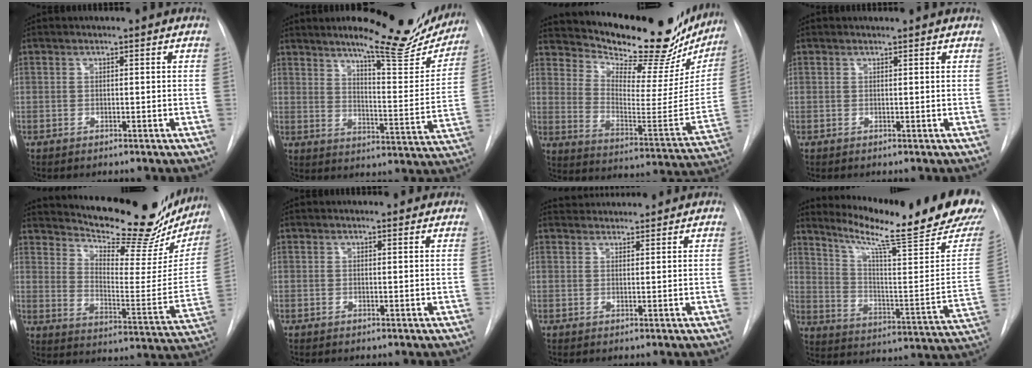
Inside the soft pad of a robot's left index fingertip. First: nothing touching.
{"total": 19.0, "force": [16.0, 3.3, 9.6], "torque": [-0.119, -0.042, 0.202]}
{"total": 26.8, "force": [23.8, 6.6, 10.3], "torque": [-0.167, -0.072, 0.311]}
{"total": 1.9, "force": [1.9, 0.1, 0.3], "torque": [-0.010, 0.011, 0.021]}
{"total": 26.2, "force": [23.0, 6.5, 10.7], "torque": [-0.163, -0.072, 0.293]}
{"total": 3.2, "force": [2.9, 0.9, 1.0], "torque": [-0.014, 0.014, 0.029]}
{"total": 5.1, "force": [5.1, 0.9, 0.5], "torque": [-0.008, 0.034, 0.072]}
{"total": 24.6, "force": [20.7, 0.1, 13.4], "torque": [-0.211, -0.087, 0.282]}